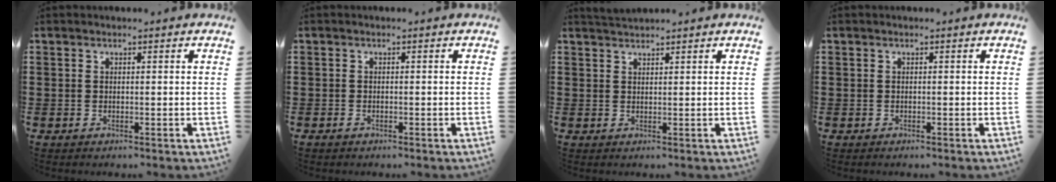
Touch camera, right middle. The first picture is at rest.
{"total": 0.5, "force": [-0.4, 0.2, 0.3], "torque": [-0.006, -0.003, -0.008]}
{"total": 1.7, "force": [1.6, 0.2, 0.3], "torque": [-0.010, 0.003, 0.031]}
{"total": 0.0}